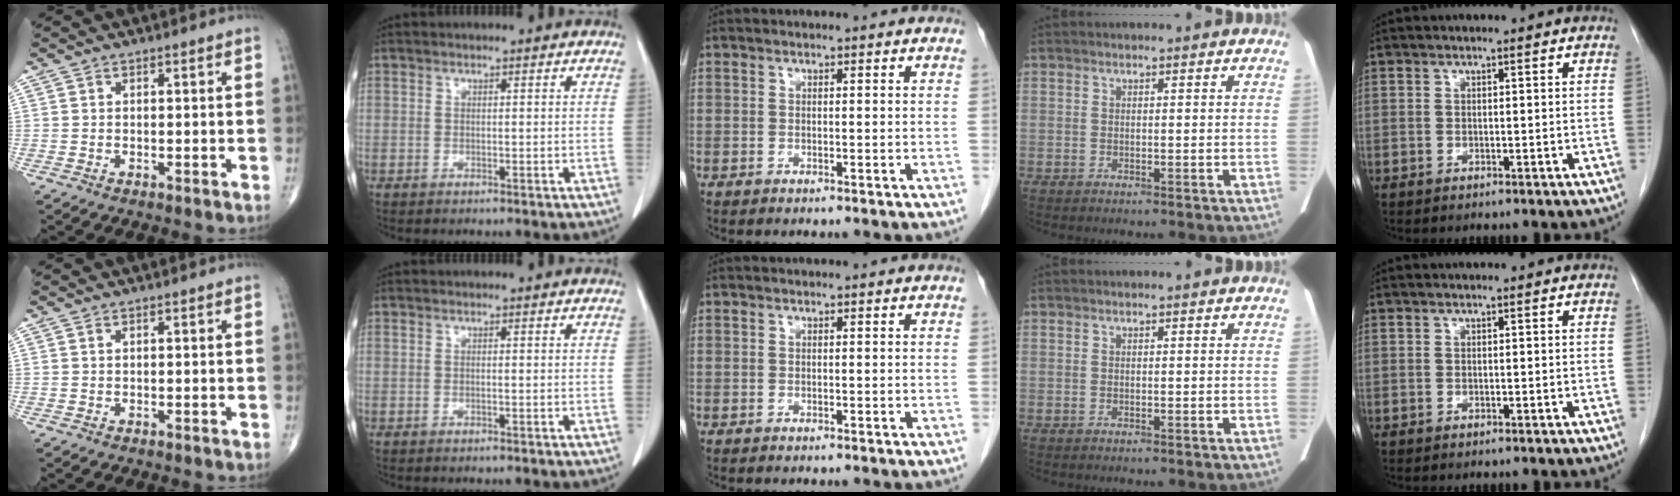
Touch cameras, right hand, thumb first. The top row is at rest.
{}